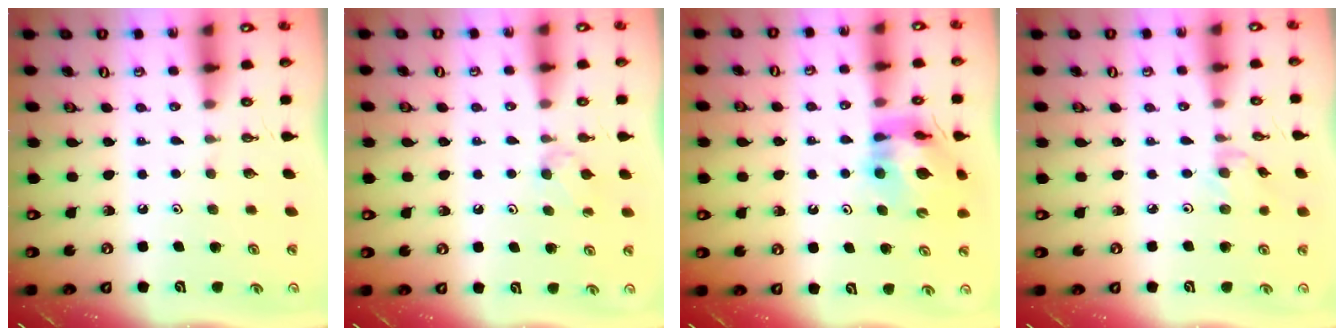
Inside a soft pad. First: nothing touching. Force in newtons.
{"total": 4.5, "press": 4.5, "slide": 0.6}
{"total": 12.7, "press": 12.6, "slide": 1.3}
{"total": 0.7, "press": 0.7, "slide": 0.2}